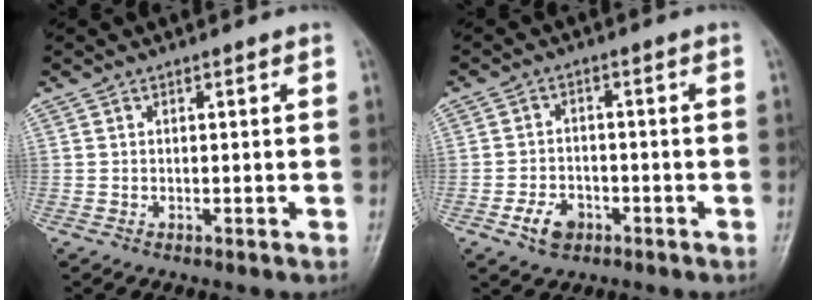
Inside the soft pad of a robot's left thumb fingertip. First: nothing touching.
{"total": 5.1, "force": [-2.5, 3.5, 2.7], "torque": [-0.038, 0.016, -0.042]}